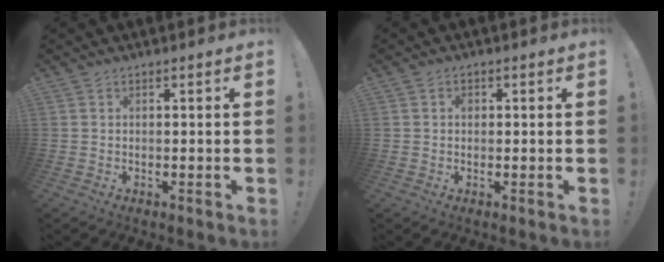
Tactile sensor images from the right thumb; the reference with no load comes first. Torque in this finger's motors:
{"motor_torque": [-0.11, -0.02, -0.03, 0.05, 0.00]}